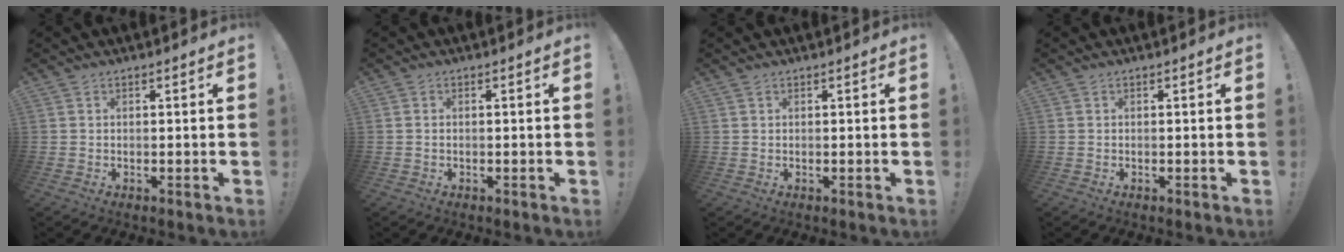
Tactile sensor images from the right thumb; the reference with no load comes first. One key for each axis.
{"total": 0.0}
{"total": 0.8, "fx": 0.8, "fy": 0.0, "fz": -0.2, "tx": 0.012, "ty": -0.004, "tz": 0.013}
{"total": 0.0}